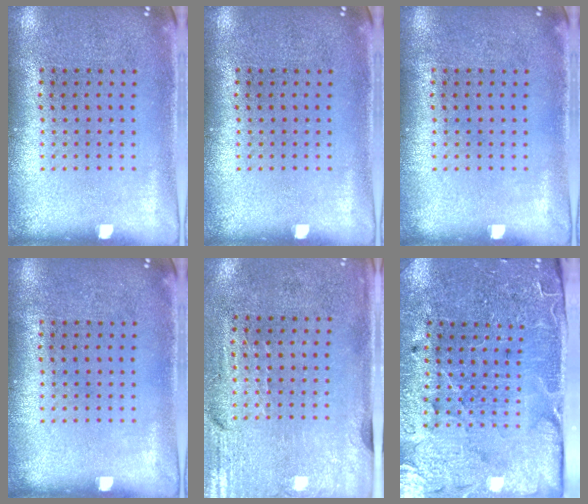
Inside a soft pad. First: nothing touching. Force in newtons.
{"total": 0.0}
{"total": 0.0}
{"total": 0.0}
{"total": 3.0, "press": 2.5, "slide": 1.6}
{"total": 3.4, "press": 3.4, "slide": 0.6}